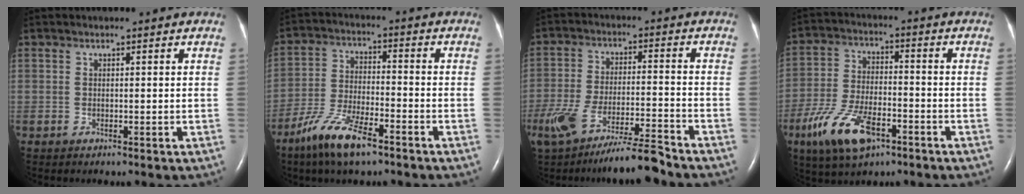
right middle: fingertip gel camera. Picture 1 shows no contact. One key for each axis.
{"total": 10.2, "fx": -6.8, "fy": 2.4, "fz": 7.1, "tx": -0.147, "ty": -0.016, "tz": -0.130}
{"total": 11.9, "fx": -9.6, "fy": 0.7, "fz": 7.1, "tx": -0.133, "ty": -0.017, "tz": -0.166}
{"total": 11.8, "fx": -6.3, "fy": 4.8, "fz": 8.7, "tx": -0.184, "ty": -0.006, "tz": -0.112}